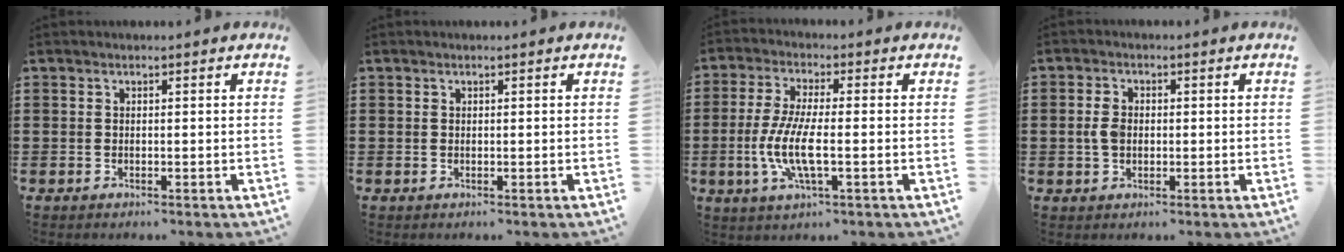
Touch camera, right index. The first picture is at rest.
{"total": 0.0}
{"total": 7.5, "force": [-1.9, 1.9, 7.0], "torque": [-0.162, -0.014, -0.045]}
{"total": 3.3, "force": [0.0, 2.2, 2.4], "torque": [-0.057, 0.005, -0.003]}